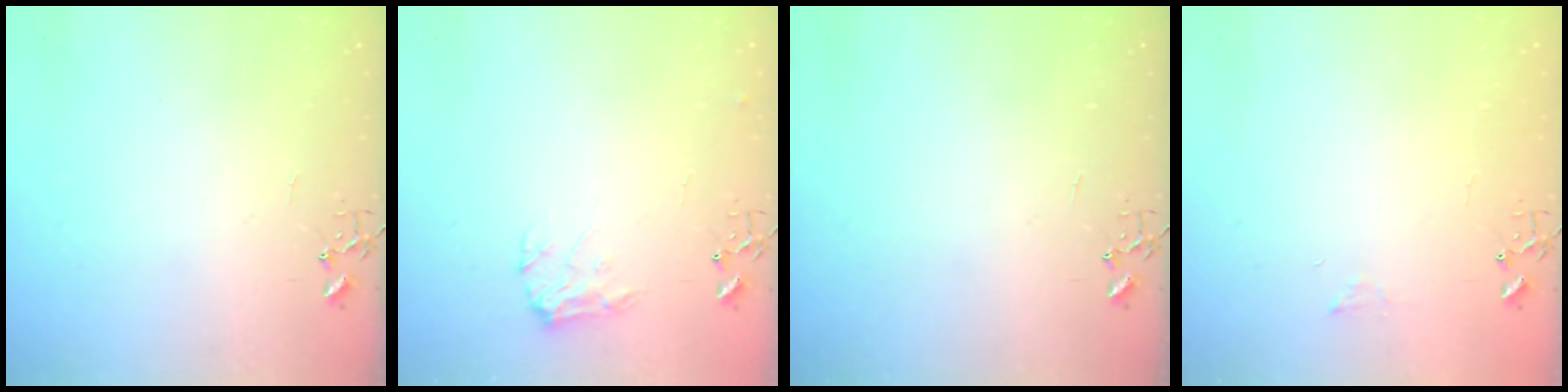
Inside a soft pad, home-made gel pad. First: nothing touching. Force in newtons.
{"total": 7.9, "press": 7.9, "slide": 0.1}
{"total": 0.0}
{"total": 6.3, "press": 6.3, "slide": 0.7}